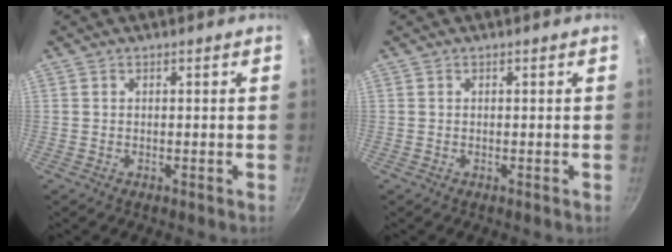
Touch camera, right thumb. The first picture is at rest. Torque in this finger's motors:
{"motor_torque": [-0.13, 0.12, -0.01, 0.01, 0.00]}